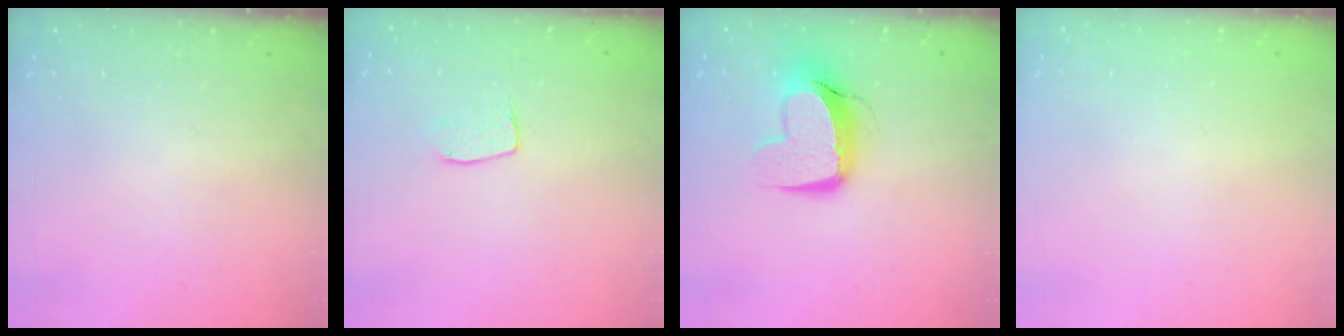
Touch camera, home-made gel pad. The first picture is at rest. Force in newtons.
{"total": 4.8, "press": 4.8, "slide": 0.3}
{"total": 13.0, "press": 12.9, "slide": 1.7}
{"total": 0.0}